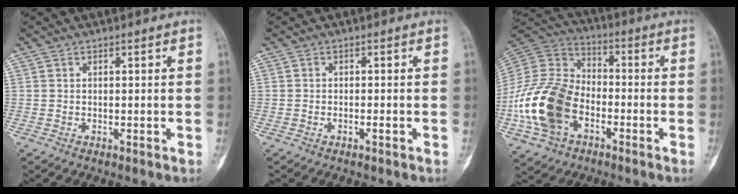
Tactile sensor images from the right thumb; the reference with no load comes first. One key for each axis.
{"total": 0.9, "fx": -0.5, "fy": 0.2, "fz": 0.7, "tx": -0.017, "ty": 0.007, "tz": -0.007}
{"total": 19.2, "fx": -5.9, "fy": 13.1, "fz": 12.8, "tx": -0.256, "ty": 0.037, "tz": -0.114}